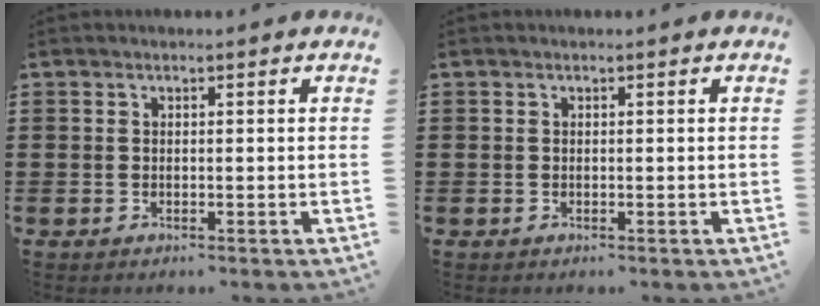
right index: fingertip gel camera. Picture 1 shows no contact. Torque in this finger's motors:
{"motor_torque": [0.00, 2.14, 0.00, -0.01]}